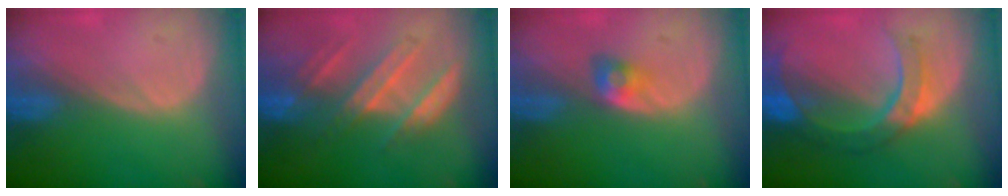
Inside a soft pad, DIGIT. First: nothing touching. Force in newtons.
{"total": 7.4, "press": 7.3, "slide": 1.1}
{"total": 2.9, "press": 2.5, "slide": 1.4}
{"total": 8.3, "press": 7.9, "slide": 2.5}